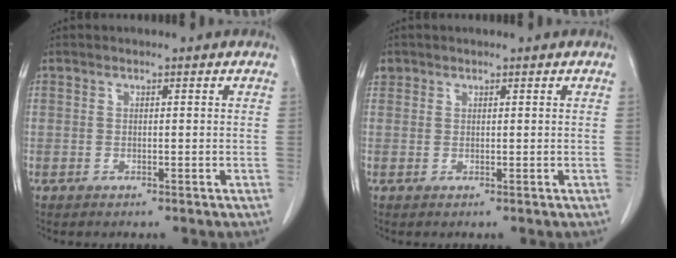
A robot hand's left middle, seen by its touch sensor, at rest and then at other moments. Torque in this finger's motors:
{"motor_torque": [0.12, -0.21, 0.10, 0.01]}